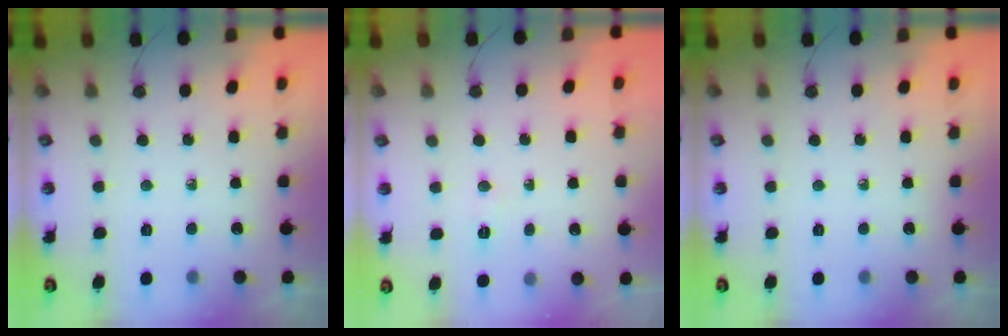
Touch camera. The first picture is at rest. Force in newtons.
{"total": 3.0, "press": 3.0, "slide": 0.5}
{"total": 0.0}